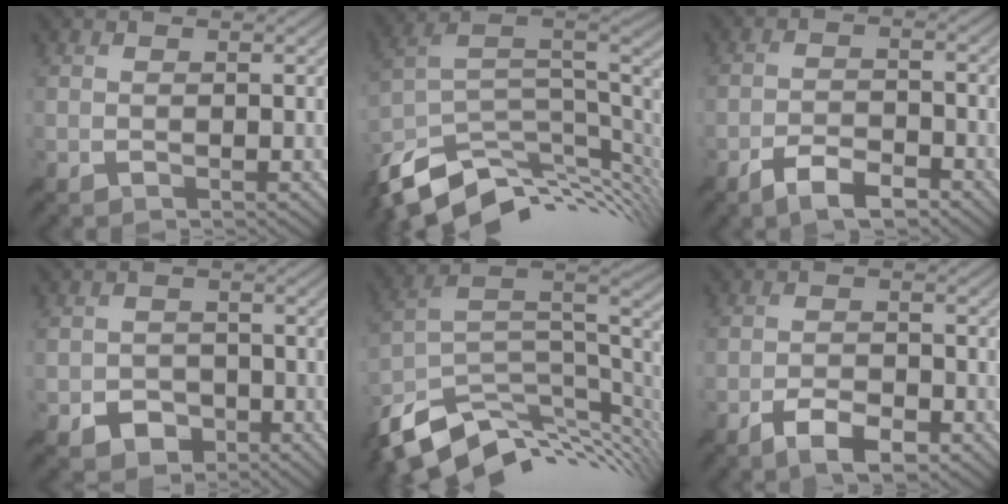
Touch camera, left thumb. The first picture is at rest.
{"total": 12.4, "force": [-6.3, 6.0, 8.8], "torque": [-0.197, -0.019, -0.109]}
{"total": 5.4, "force": [-3.9, 1.8, 3.4], "torque": [-0.063, 0.001, -0.070]}
{"total": 3.7, "force": [-2.0, 2.9, 1.3], "torque": [-0.021, -0.008, -0.036]}
{"total": 12.2, "force": [-6.2, 6.0, 8.7], "torque": [-0.193, -0.020, -0.105]}
{"total": 5.3, "force": [-3.4, 2.0, 3.6], "torque": [-0.066, -0.001, -0.058]}